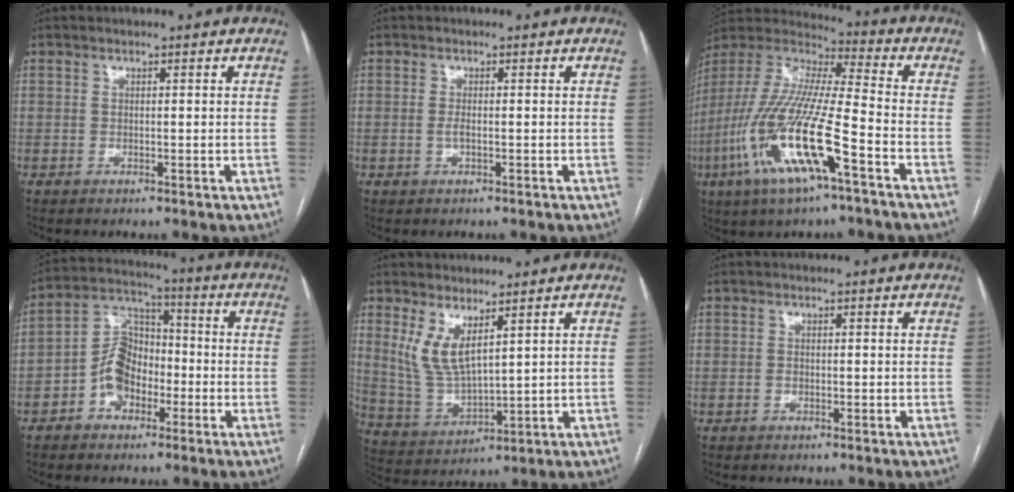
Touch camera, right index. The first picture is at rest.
{"total": 1.0, "force": [-0.3, 0.2, 0.9], "torque": [-0.020, 0.000, -0.006]}
{"total": 19.7, "force": [-8.1, 2.3, 17.8], "torque": [-0.400, -0.033, -0.157]}
{"total": 8.5, "force": [-3.1, 6.2, 4.9], "torque": [-0.107, 0.030, -0.059]}
{"total": 7.2, "force": [3.7, 2.4, 5.7], "torque": [-0.125, -0.011, 0.088]}
{"total": 0.6, "force": [-0.2, 0.3, 0.4], "torque": [-0.009, 0.001, -0.004]}